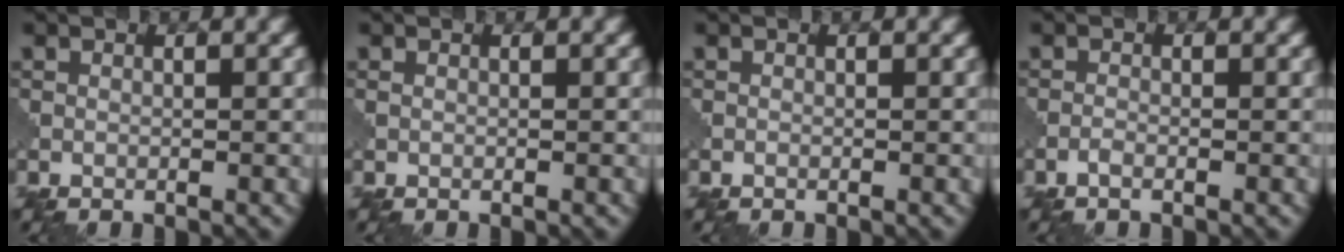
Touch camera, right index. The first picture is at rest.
{"total": 0.6, "force": [0.2, 0.4, 0.4], "torque": [-0.009, 0.003, 0.007]}
{"total": 0.0}
{"total": 0.7, "force": [-0.5, 0.1, 0.5], "torque": [-0.011, 0.001, -0.014]}